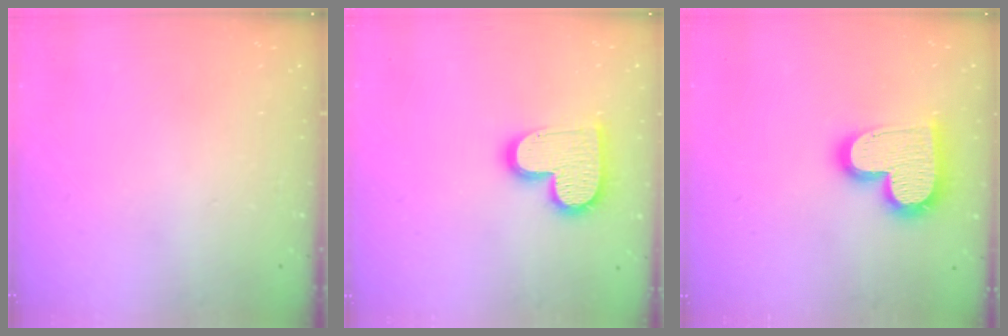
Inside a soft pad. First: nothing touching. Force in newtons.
{"total": 15.1, "press": 15.0, "slide": 0.9}
{"total": 17.9, "press": 17.9, "slide": 1.1}